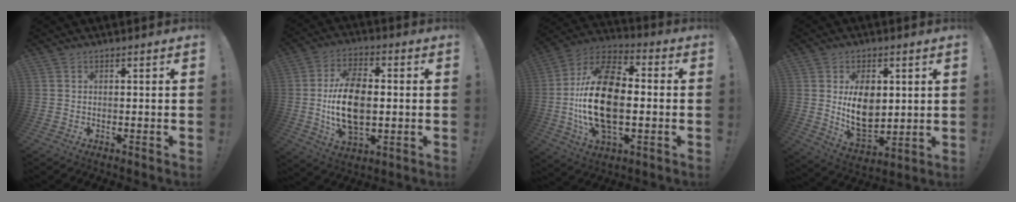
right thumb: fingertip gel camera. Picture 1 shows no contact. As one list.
[{"total": 16.1, "force": [-0.5, 9.4, 13.0], "torque": [-0.241, -0.002, -0.014]}, {"total": 23.8, "force": [-1.6, 13.3, 19.6], "torque": [-0.368, 0.009, -0.025]}, {"total": 13.1, "force": [3.0, 9.0, 9.0], "torque": [-0.143, -0.031, 0.059]}]